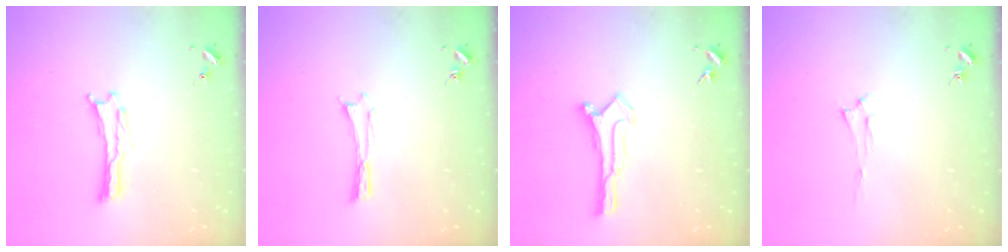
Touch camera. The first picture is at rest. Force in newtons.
{"total": 0.0}
{"total": 0.0}
{"total": 1.5, "press": 1.5, "slide": 0.2}